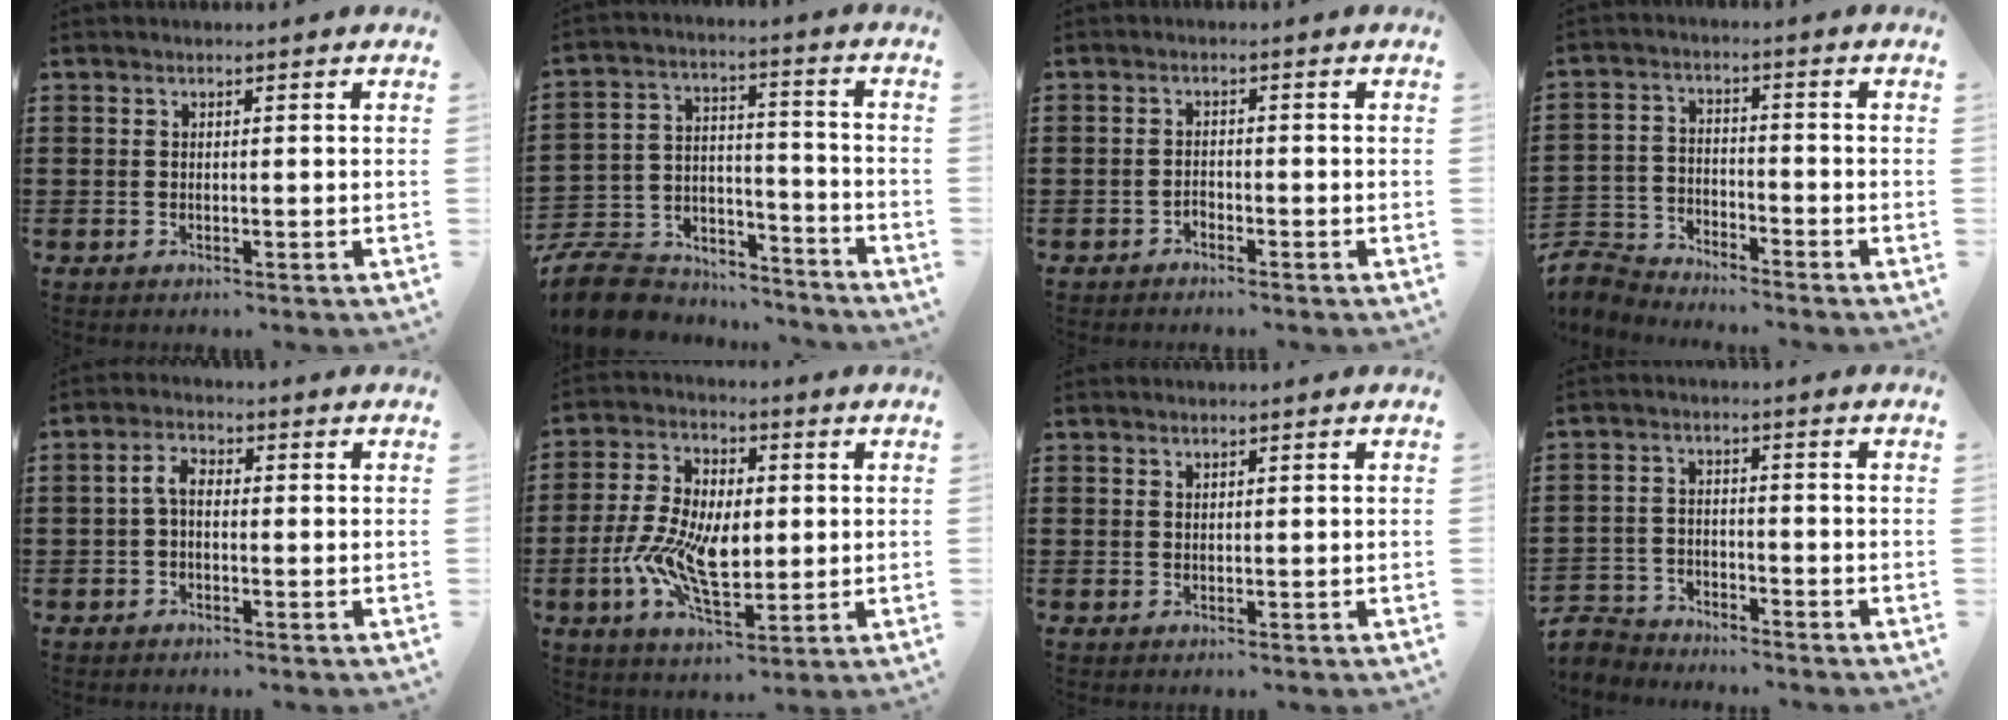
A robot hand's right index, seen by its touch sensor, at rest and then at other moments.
{"total": 9.7, "force": [-8.8, 3.4, 2.0], "torque": [-0.056, 0.023, -0.176]}
{"total": 1.1, "force": [-1.0, 0.5, 0.1], "torque": [-0.005, 0.000, -0.020]}
{"total": 5.2, "force": [-5.1, 1.0, 0.0], "torque": [-0.030, -0.003, -0.113]}
{"total": 3.2, "force": [-0.4, 1.7, 2.7], "torque": [-0.067, 0.002, -0.012]}
{"total": 10.4, "force": [-1.4, 5.8, 8.5], "torque": [-0.192, 0.004, -0.028]}
{"total": 0.7, "force": [0.6, 0.3, 0.0], "torque": [-0.002, 0.001, 0.011]}
{"total": 3.7, "force": [-3.6, 0.7, -0.3], "torque": [-0.016, -0.002, -0.084]}